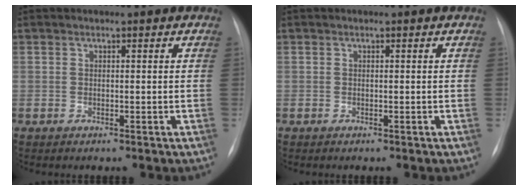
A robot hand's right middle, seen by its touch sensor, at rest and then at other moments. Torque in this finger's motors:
{"motor_torque": [0.08, 0.31, -0.01, -0.02]}